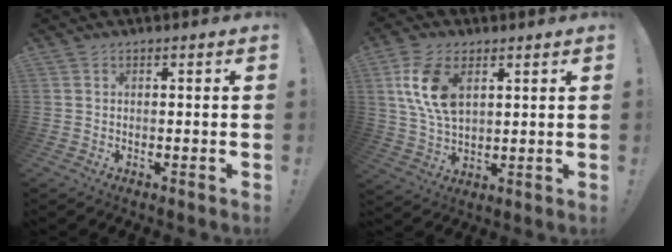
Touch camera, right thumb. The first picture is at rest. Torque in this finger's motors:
{"motor_torque": [2.10, 2.31, 0.76, -0.65, 0.36]}